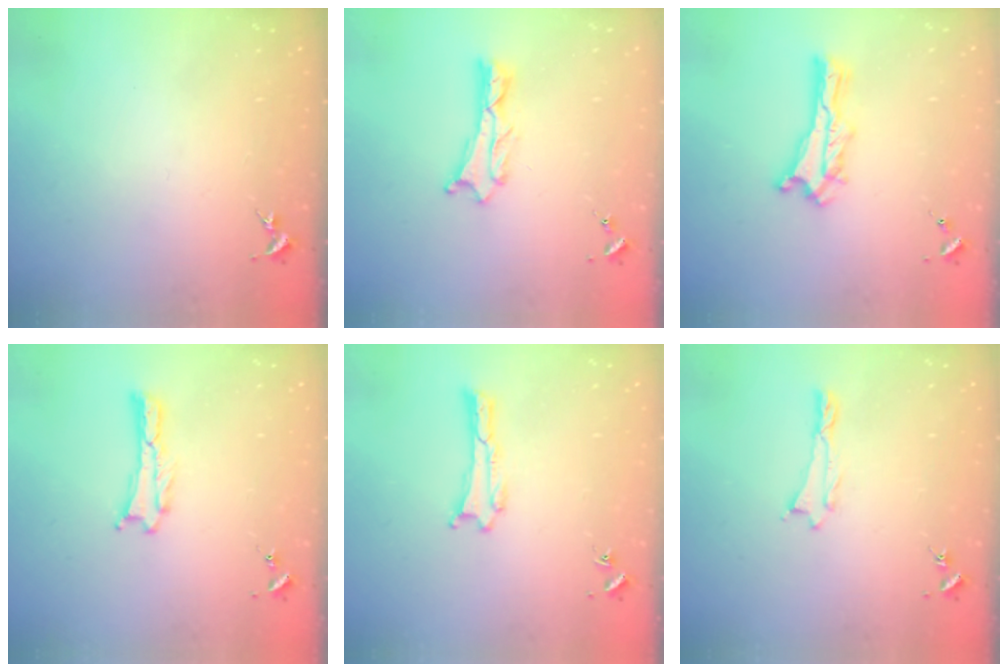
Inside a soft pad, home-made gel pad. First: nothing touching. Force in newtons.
{"total": 1.1, "press": 1.0, "slide": 0.2}
{"total": 1.2, "press": 1.2, "slide": 0.2}
{"total": 0.0}
{"total": 0.0}
{"total": 0.5, "press": 0.5, "slide": 0.2}